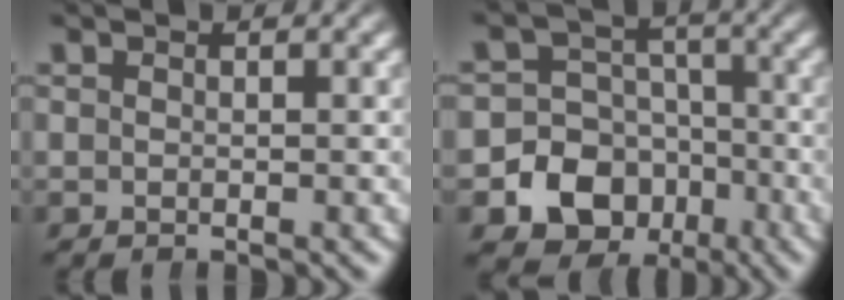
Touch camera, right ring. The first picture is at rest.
{"total": 13.3, "force": [-5.5, 11.5, 4.0], "torque": [-0.089, -0.062, -0.084]}